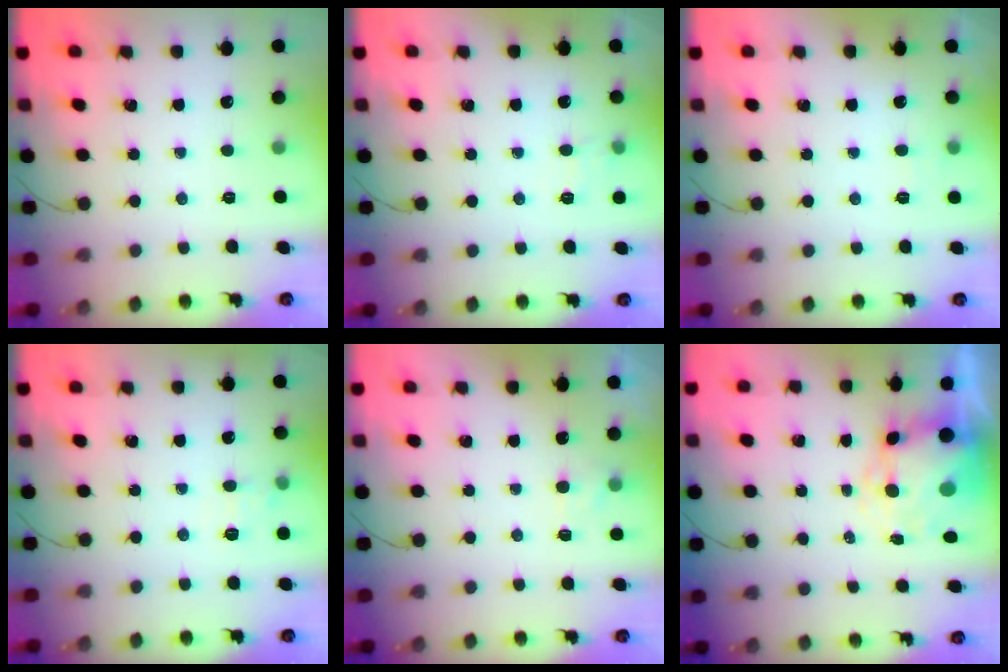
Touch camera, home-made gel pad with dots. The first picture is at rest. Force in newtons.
{"total": 7.5, "press": 7.3, "slide": 2.0}
{"total": 2.6, "press": 2.1, "slide": 1.5}
{"total": 6.7, "press": 6.5, "slide": 1.5}
{"total": 2.0, "press": 1.6, "slide": 1.2}
{"total": 7.9, "press": 7.7, "slide": 2.1}